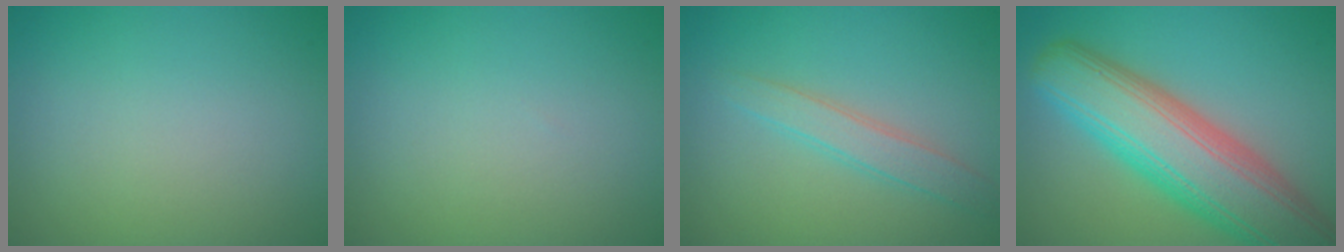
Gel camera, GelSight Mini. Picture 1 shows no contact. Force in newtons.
{"total": 0.0}
{"total": 2.3, "press": 2.3, "slide": 0.1}
{"total": 10.5, "press": 10.5, "slide": 0.6}